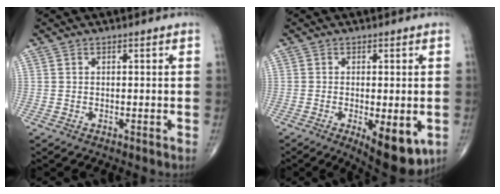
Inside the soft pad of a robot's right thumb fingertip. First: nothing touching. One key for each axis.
{"total": 10.2, "fx": -3.4, "fy": 3.9, "fz": 8.8, "tx": -0.113, "ty": -0.017, "tz": -0.044}